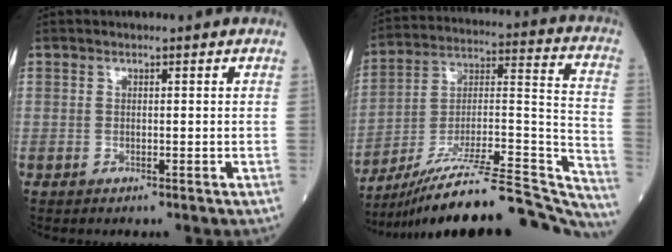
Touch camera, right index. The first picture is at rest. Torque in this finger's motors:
{"motor_torque": [-0.14, -1.57, 0.77, 0.21]}